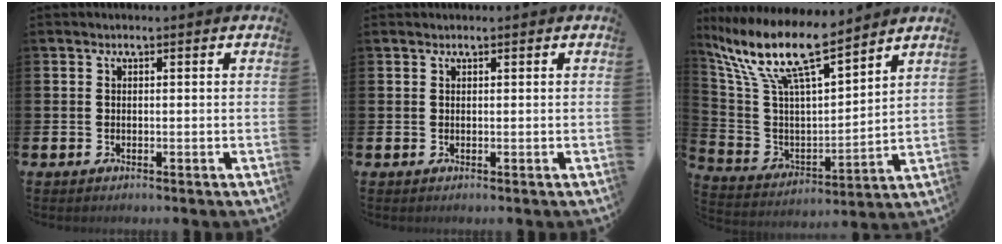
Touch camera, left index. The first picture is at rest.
{"total": 0.6, "force": [0.5, 0.2, 0.0], "torque": [0.003, 0.000, 0.009]}
{"total": 12.3, "force": [10.2, 2.4, 6.5], "torque": [-0.169, -0.061, 0.178]}